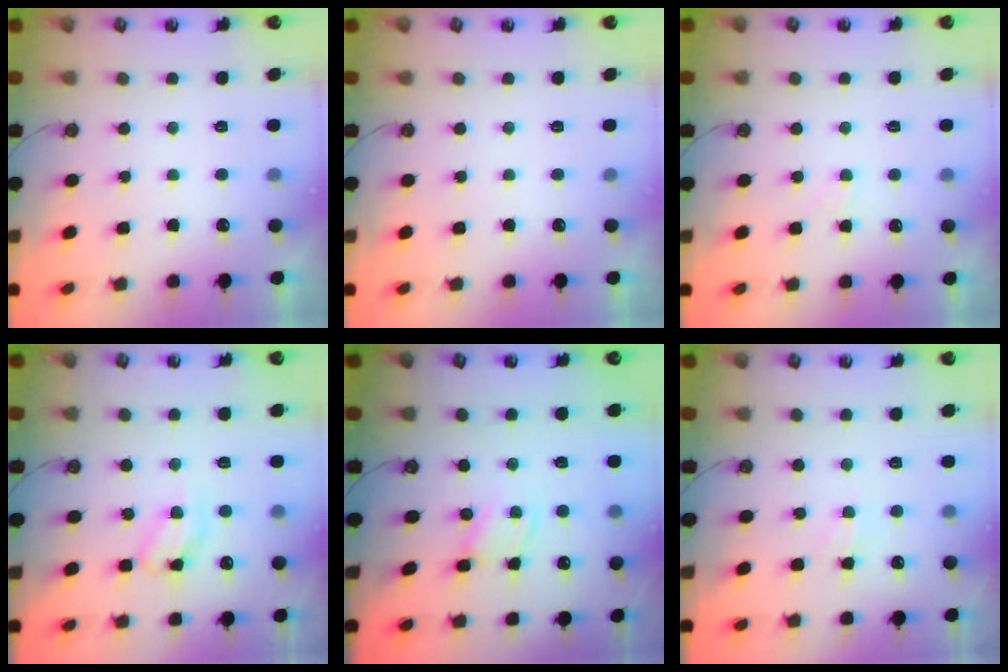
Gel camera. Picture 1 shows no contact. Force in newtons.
{"total": 0.0}
{"total": 1.9, "press": 1.9, "slide": 0.4}
{"total": 9.9, "press": 9.9, "slide": 0.4}
{"total": 1.6, "press": 1.6, "slide": 0.2}
{"total": 2.5, "press": 2.4, "slide": 0.4}